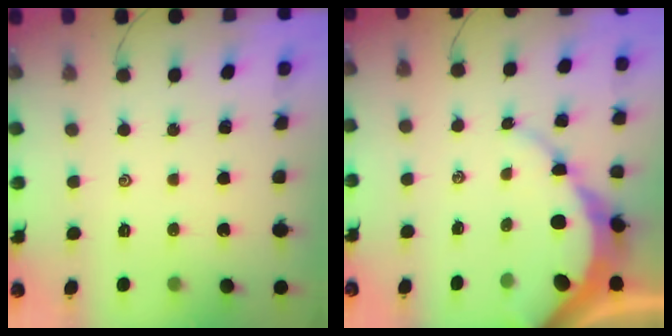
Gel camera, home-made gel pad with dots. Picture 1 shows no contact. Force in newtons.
{"total": 8.6, "press": 8.6, "slide": 0.8}